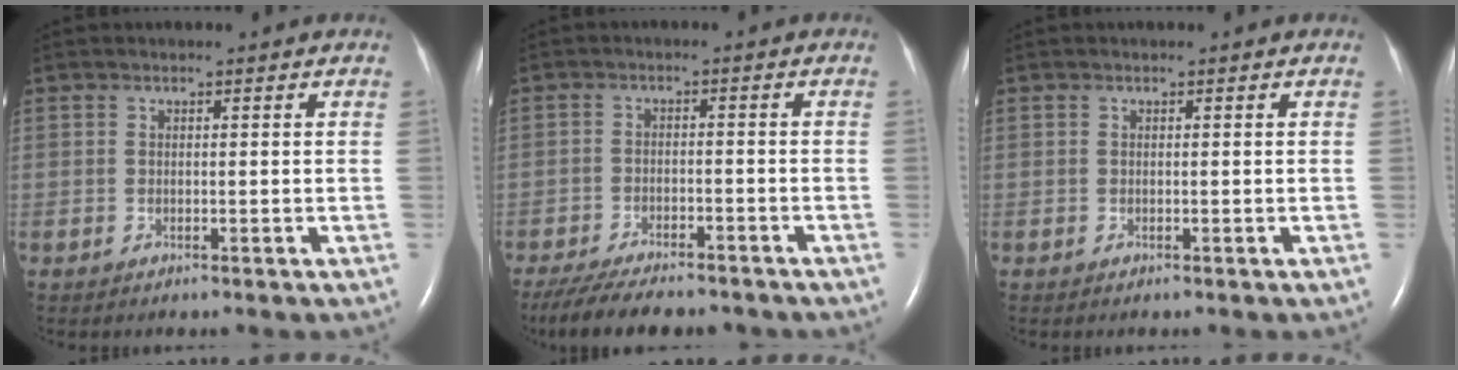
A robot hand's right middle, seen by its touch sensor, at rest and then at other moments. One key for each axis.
{"total": 12.9, "fx": -10.9, "fy": 3.4, "fz": 5.9, "tx": -0.108, "ty": -0.013, "tz": -0.159}
{"total": 0.0}